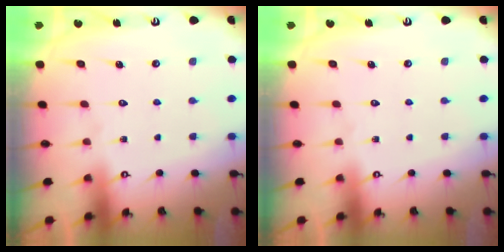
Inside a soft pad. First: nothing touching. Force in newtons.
{"total": 0.0}